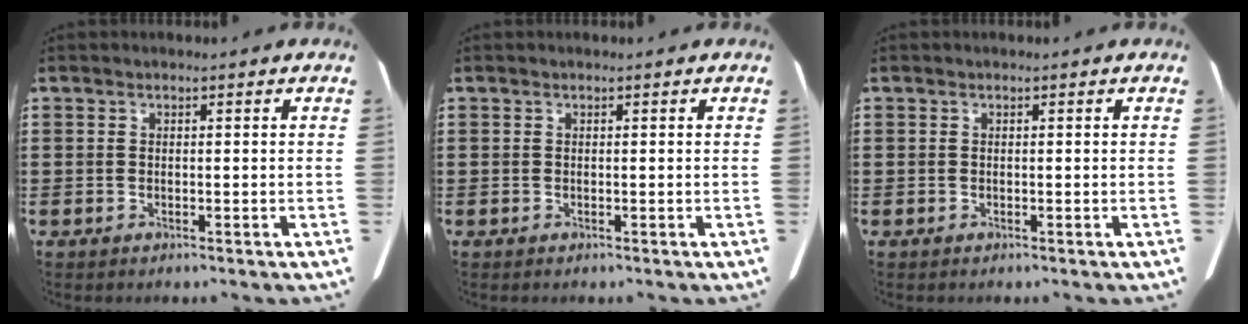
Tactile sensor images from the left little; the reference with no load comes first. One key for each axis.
{"total": 0.0}
{"total": 0.0}